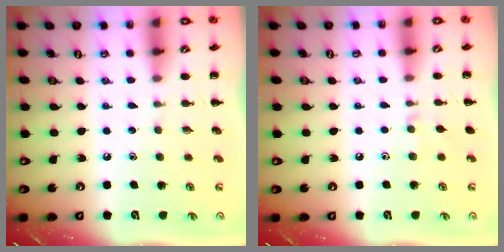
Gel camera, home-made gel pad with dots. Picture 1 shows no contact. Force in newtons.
{"total": 2.9, "press": 2.7, "slide": 1.1}